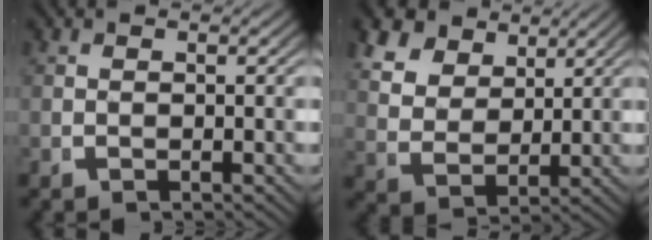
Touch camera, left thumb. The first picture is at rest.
{"total": 8.2, "force": [3.5, 5.8, 4.5], "torque": [-0.100, -0.019, 0.068]}